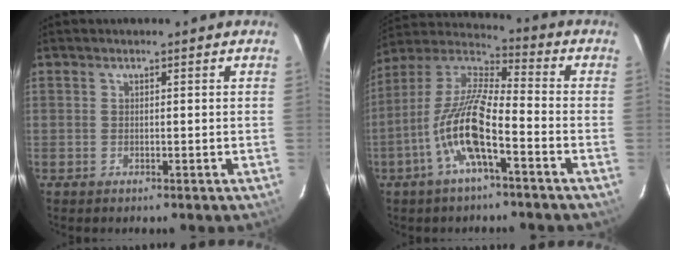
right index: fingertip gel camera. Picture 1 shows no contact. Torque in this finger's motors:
{"motor_torque": [2.14, 0.00, 1.05, 0.19]}